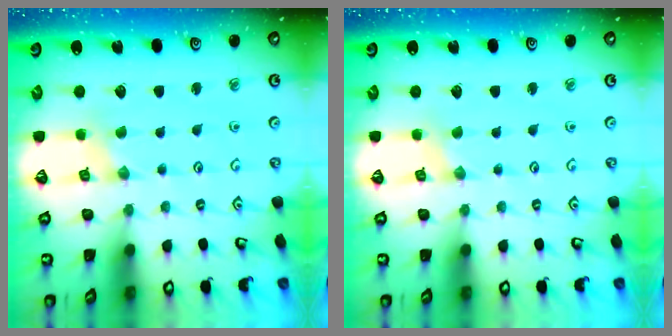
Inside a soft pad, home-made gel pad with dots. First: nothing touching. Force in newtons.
{"total": 0.0}